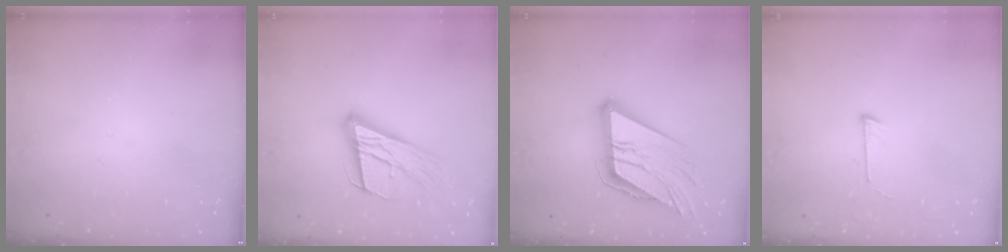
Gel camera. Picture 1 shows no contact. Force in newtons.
{"total": 20.1, "press": 19.8, "slide": 3.8}
{"total": 19.1, "press": 19.0, "slide": 2.2}
{"total": 5.5, "press": 5.5, "slide": 0.5}